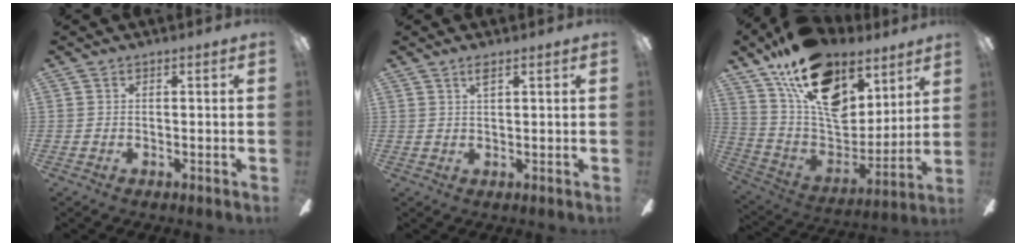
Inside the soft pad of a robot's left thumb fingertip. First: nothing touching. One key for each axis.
{"total": 2.0, "fx": 1.4, "fy": 0.4, "fz": 1.4, "tx": -0.033, "ty": 0.003, "tz": 0.024}
{"total": 21.4, "fx": 12.1, "fy": 13.1, "fz": 11.8, "tx": -0.196, "ty": -0.065, "tz": 0.223}